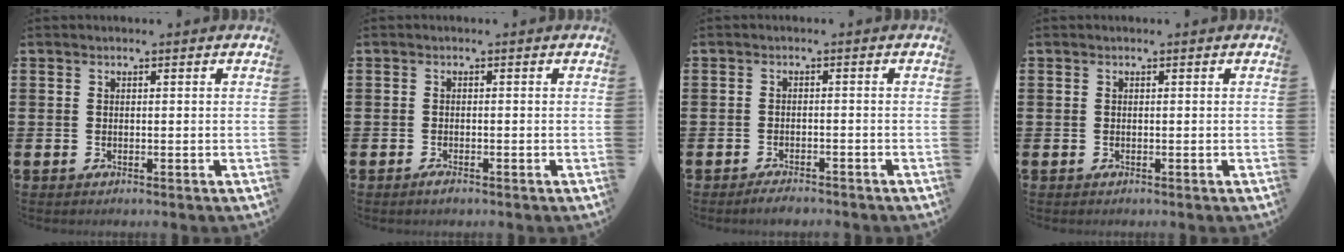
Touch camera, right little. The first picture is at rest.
{"total": 0.9, "force": [-0.6, 0.3, 0.6], "torque": [-0.011, -0.002, -0.011]}
{"total": 1.5, "force": [-1.5, 0.1, 0.4], "torque": [-0.009, 0.000, -0.028]}
{"total": 0.0}